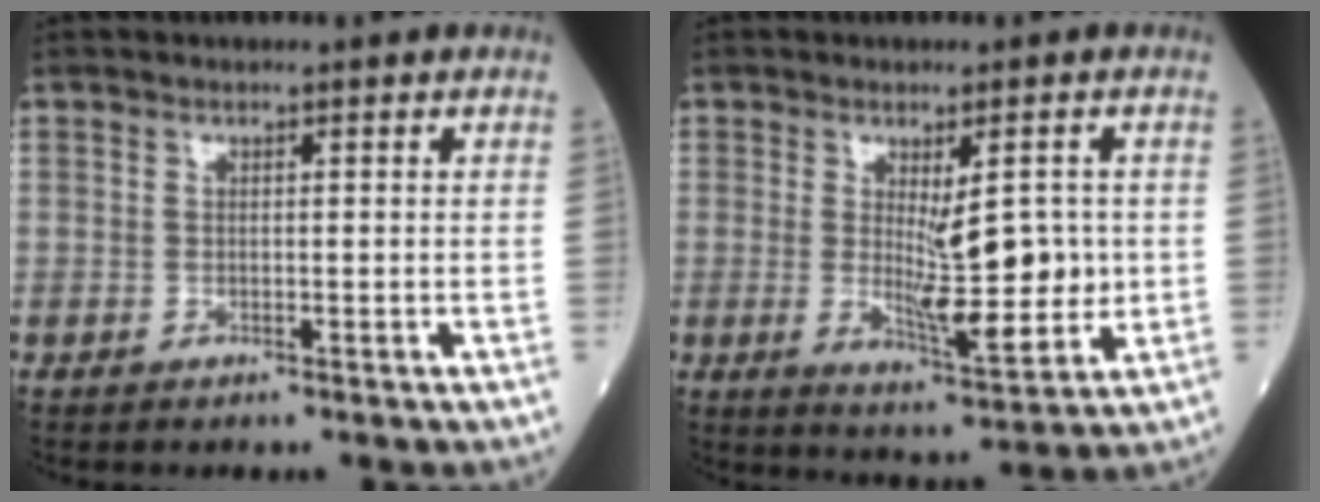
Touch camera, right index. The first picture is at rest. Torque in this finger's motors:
{"motor_torque": [0.29, -0.05, 0.19, 0.06]}